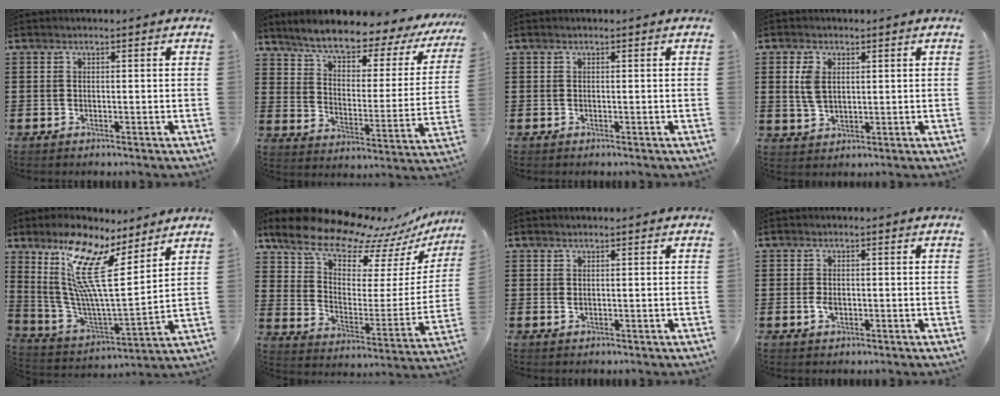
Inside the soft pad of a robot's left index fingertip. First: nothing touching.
{"total": 6.3, "force": [5.6, 0.9, 2.9], "torque": [-0.075, -0.043, 0.086]}
{"total": 0.0}
{"total": 4.2, "force": [1.3, 2.6, 3.0], "torque": [-0.076, 0.008, 0.019]}
{"total": 12.5, "force": [7.3, 2.3, 9.8], "torque": [-0.232, -0.048, 0.115]}
{"total": 11.5, "force": [10.1, 3.7, 4.0], "torque": [-0.109, -0.076, 0.171]}
{"total": 0.7, "force": [0.3, 0.3, 0.6], "torque": [-0.012, 0.003, 0.005]}
{"total": 2.1, "force": [-0.3, 1.3, 1.7], "torque": [-0.040, 0.000, -0.008]}